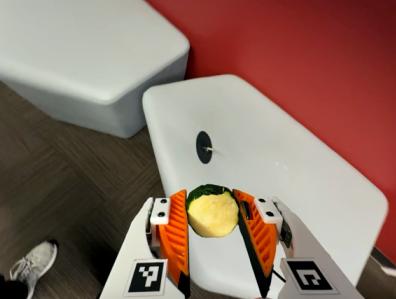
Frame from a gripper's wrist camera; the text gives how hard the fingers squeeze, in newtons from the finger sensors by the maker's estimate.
{"total": 10.7, "left": 11.4, "right": 10.1}